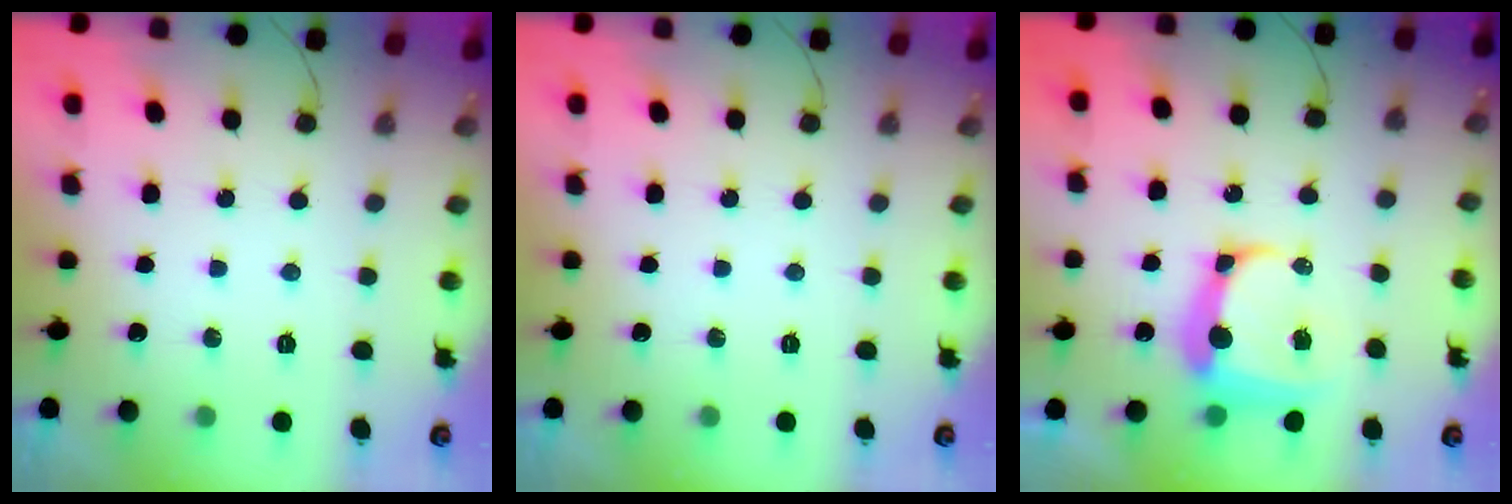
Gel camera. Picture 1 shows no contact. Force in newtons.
{"total": 0.0}
{"total": 11.7, "press": 11.7, "slide": 1.0}